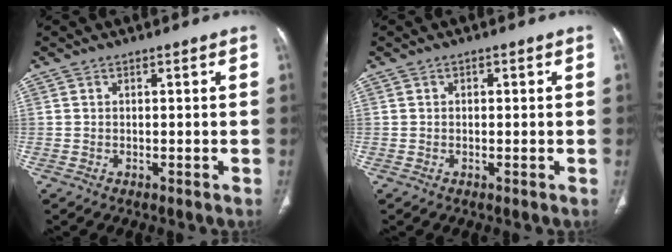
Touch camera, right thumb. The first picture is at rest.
{"total": 0.7, "force": [0.2, 0.5, 0.4], "torque": [-0.003, 0.002, 0.002]}